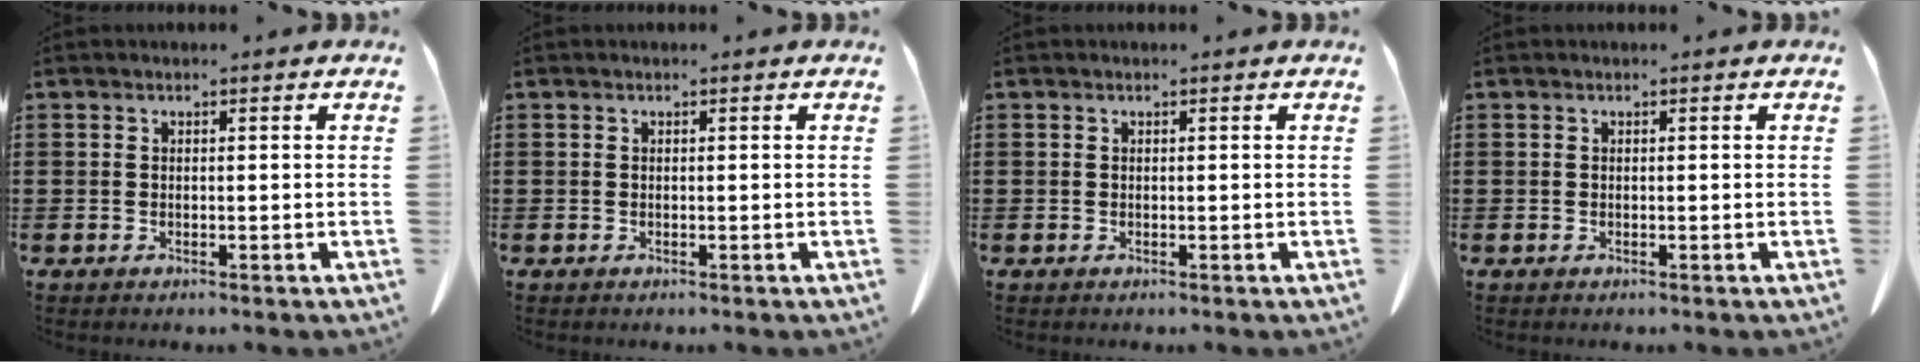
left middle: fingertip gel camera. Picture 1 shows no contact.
{"total": 0.0}
{"total": 0.0}
{"total": 0.0}